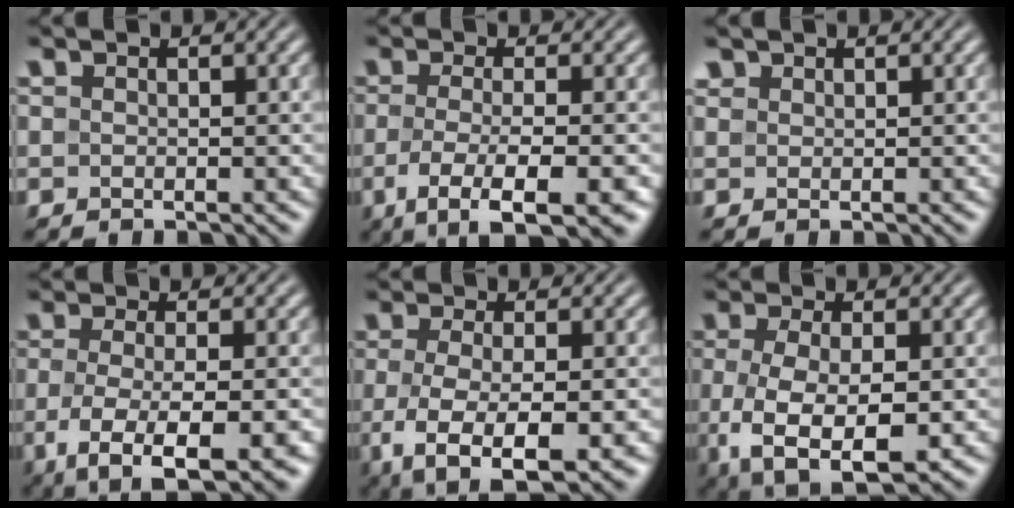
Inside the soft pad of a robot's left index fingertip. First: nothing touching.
{"total": 6.4, "force": [-2.7, 1.7, 5.5], "torque": [-0.087, -0.008, -0.048]}
{"total": 0.9, "force": [0.8, 0.5, 0.1], "torque": [-0.002, 0.002, 0.017]}
{"total": 7.0, "force": [-2.6, 2.2, 6.2], "torque": [-0.102, -0.016, -0.040]}
{"total": 6.8, "force": [-2.3, 2.5, 5.9], "torque": [-0.120, -0.017, -0.036]}
{"total": 7.2, "force": [-1.7, 3.2, 6.2], "torque": [-0.134, -0.019, -0.025]}